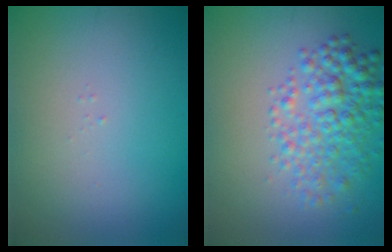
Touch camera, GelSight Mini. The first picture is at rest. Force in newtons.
{"total": 4.3, "press": 4.3, "slide": 0.2}